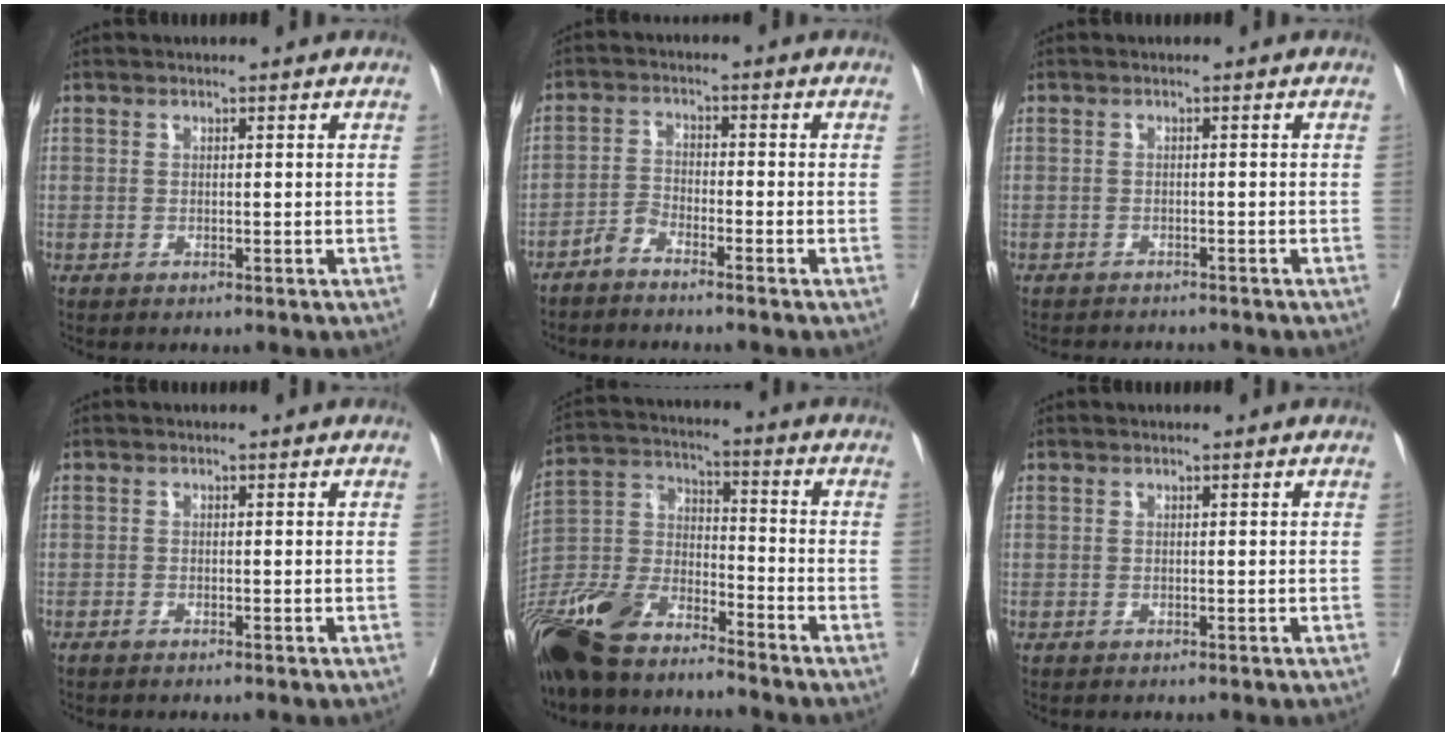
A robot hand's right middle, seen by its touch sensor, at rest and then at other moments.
{"total": 3.0, "force": [-2.8, 0.0, 1.1], "torque": [-0.029, -0.005, -0.062]}
{"total": 5.8, "force": [-5.6, 0.9, 1.4], "torque": [-0.014, -0.009, -0.075]}
{"total": 1.0, "force": [-0.9, 0.1, 0.5], "torque": [-0.011, -0.002, -0.015]}
{"total": 16.6, "force": [-13.8, 4.7, 8.0], "torque": [-0.176, -0.011, -0.268]}
{"total": 0.0}